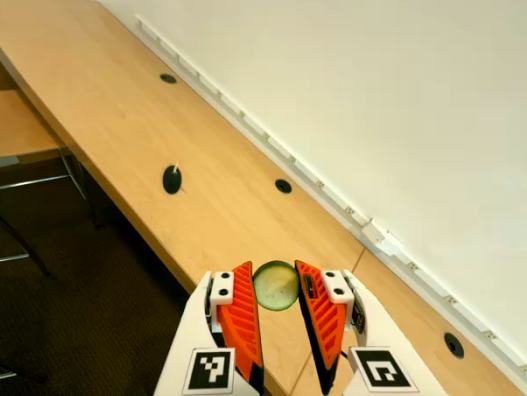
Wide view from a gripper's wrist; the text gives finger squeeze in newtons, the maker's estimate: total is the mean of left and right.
{"total": 9.6, "left": 9.6, "right": 9.6}